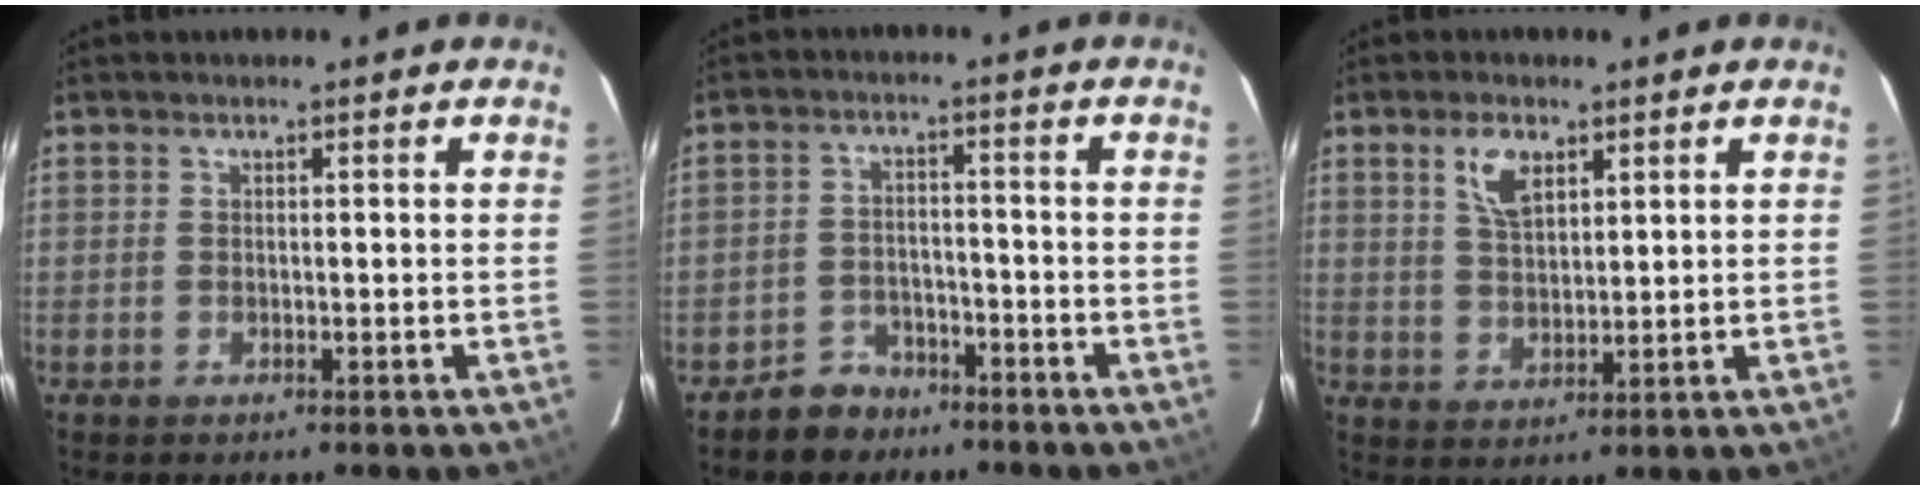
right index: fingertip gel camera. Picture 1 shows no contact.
{"total": 5.6, "force": [-4.2, 3.6, 0.7], "torque": [-0.029, 0.019, -0.065]}
{"total": 5.9, "force": [3.1, 2.9, 4.1], "torque": [-0.075, 0.007, 0.061]}